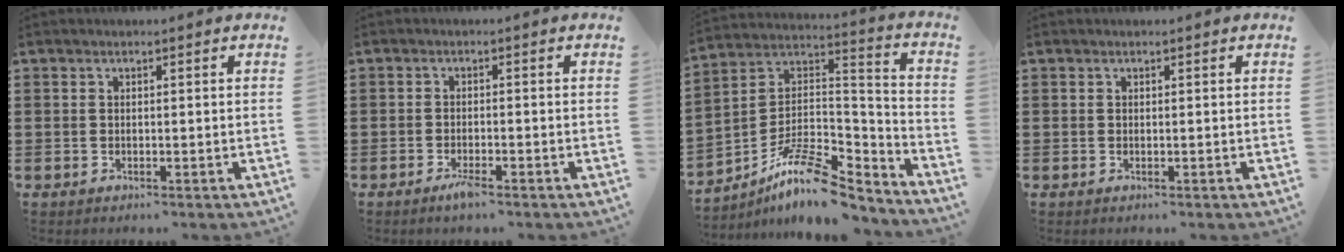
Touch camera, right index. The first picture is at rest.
{"total": 2.1, "force": [-1.5, 0.3, 1.4], "torque": [-0.032, -0.004, -0.029]}
{"total": 12.5, "force": [-9.3, 4.2, 7.2], "torque": [-0.140, 0.027, -0.176]}
{"total": 0.0}